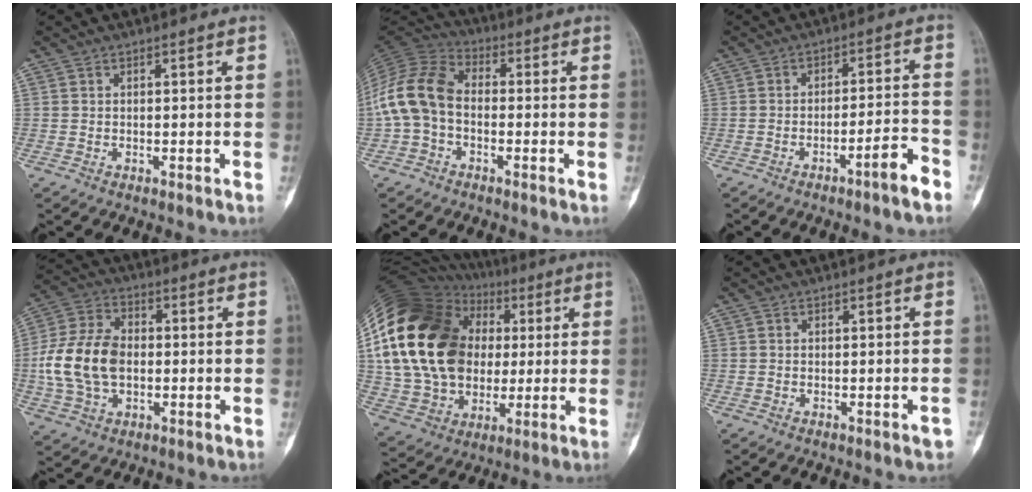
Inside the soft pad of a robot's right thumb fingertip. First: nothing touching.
{"total": 11.5, "force": [-1.5, 8.0, 8.1], "torque": [-0.159, 0.034, -0.042]}
{"total": 6.7, "force": [-4.3, 0.6, 5.1], "torque": [-0.078, 0.041, -0.064]}
{"total": 14.0, "force": [-1.1, 9.4, 10.4], "torque": [-0.198, 0.024, -0.021]}
{"total": 29.1, "force": [4.0, 21.8, 18.8], "torque": [-0.345, 0.033, 0.083]}
{"total": 1.1, "force": [-0.7, 0.2, 0.9], "torque": [-0.009, 0.005, -0.009]}